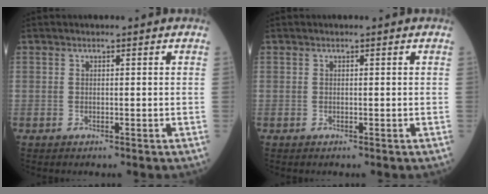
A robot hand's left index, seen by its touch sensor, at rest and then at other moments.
{"total": 0.0}